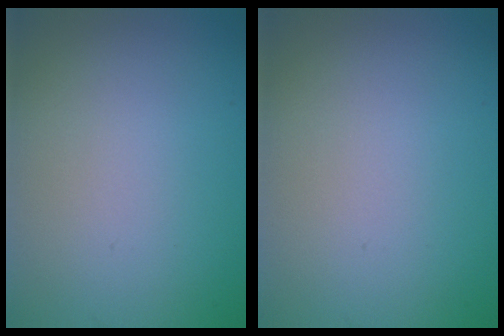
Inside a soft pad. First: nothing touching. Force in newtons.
{"total": 0.0}